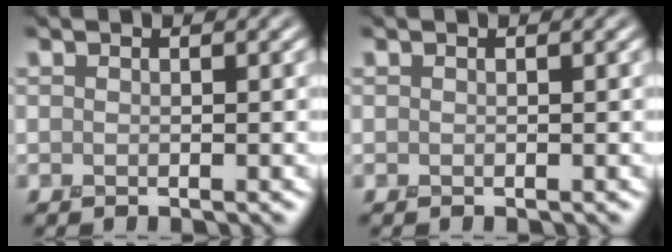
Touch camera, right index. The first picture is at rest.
{"total": 0.0}